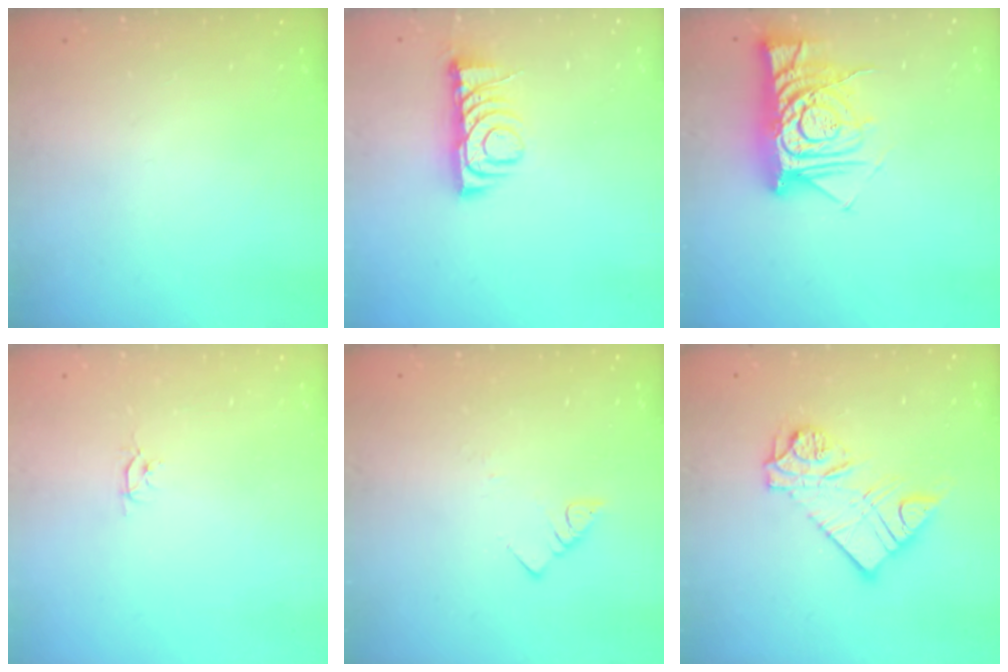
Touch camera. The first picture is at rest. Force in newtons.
{"total": 7.0, "press": 7.0, "slide": 0.7}
{"total": 12.6, "press": 12.6, "slide": 1.1}
{"total": 2.6, "press": 2.6, "slide": 0.3}
{"total": 2.8, "press": 2.8, "slide": 0.2}
{"total": 14.2, "press": 14.1, "slide": 1.6}